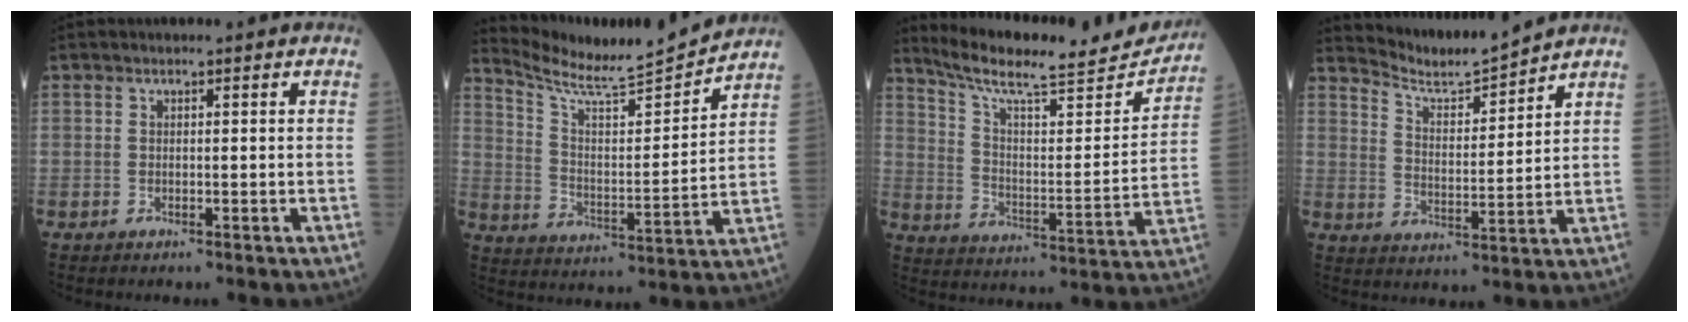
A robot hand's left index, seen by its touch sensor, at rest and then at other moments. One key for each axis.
{"total": 13.2, "fx": 12.9, "fy": -1.0, "fz": 2.9, "tx": -0.063, "ty": -0.022, "tz": 0.215}
{"total": 19.8, "fx": 18.2, "fy": 2.8, "fz": 7.1, "tx": -0.120, "ty": -0.014, "tz": 0.267}
{"total": 7.7, "fx": 7.6, "fy": -1.1, "fz": 0.1, "tx": -0.022, "ty": -0.010, "tz": 0.148}